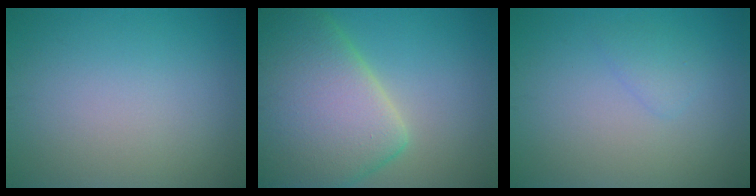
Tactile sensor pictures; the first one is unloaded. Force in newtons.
{"total": 12.3, "press": 12.3, "slide": 0.9}
{"total": 1.2, "press": 1.2, "slide": 0.0}